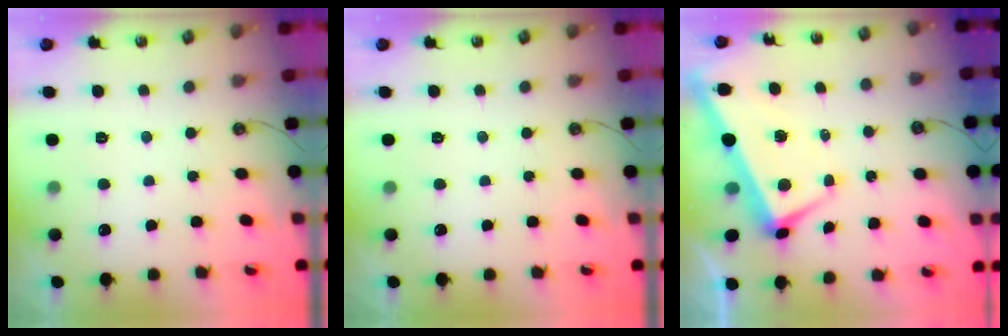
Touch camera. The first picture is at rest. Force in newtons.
{"total": 0.0}
{"total": 1.7, "press": 1.4, "slide": 1.0}